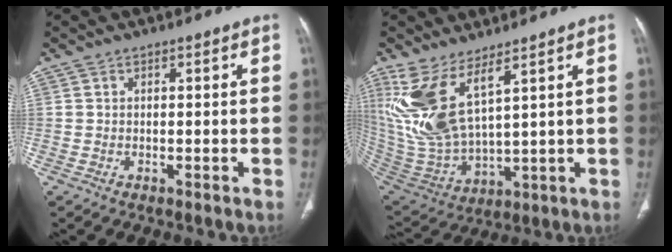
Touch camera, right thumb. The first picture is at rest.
{"total": 14.2, "force": [7.6, 5.0, 10.9], "torque": [-0.234, -0.045, 0.180]}